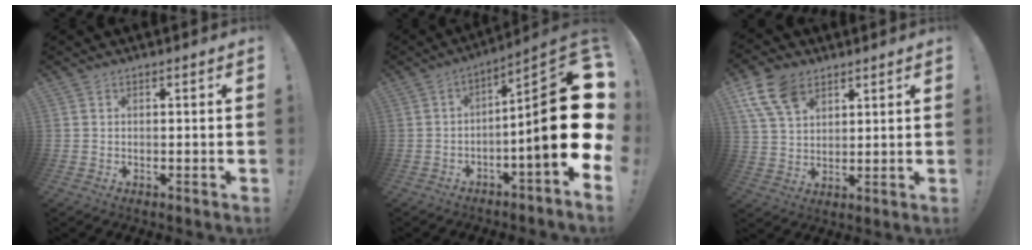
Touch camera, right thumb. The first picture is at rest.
{"total": 20.1, "force": [-1.5, 2.9, 19.8], "torque": [-0.303, 0.004, -0.027]}
{"total": 11.4, "force": [6.3, 7.2, 6.1], "torque": [-0.119, -0.017, 0.123]}